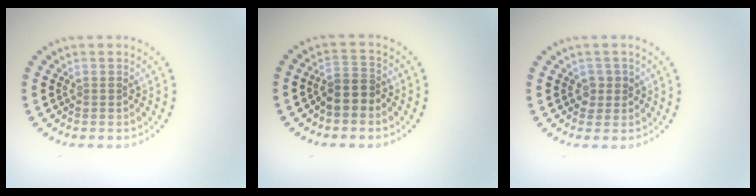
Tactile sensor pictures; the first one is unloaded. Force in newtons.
{"total": 2.7, "press": 2.4, "slide": 1.2}
{"total": 1.4, "press": 1.2, "slide": 0.7}